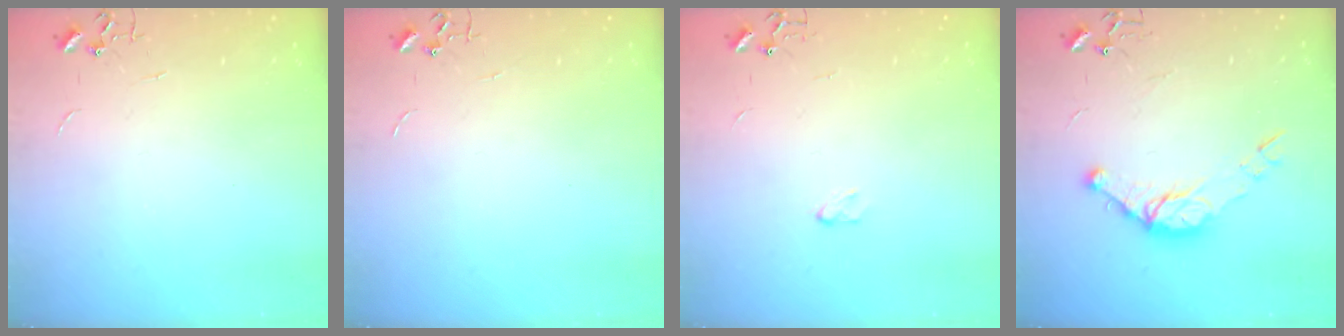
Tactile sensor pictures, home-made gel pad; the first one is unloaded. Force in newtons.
{"total": 0.0}
{"total": 3.5, "press": 3.4, "slide": 0.5}
{"total": 11.1, "press": 11.0, "slide": 1.0}